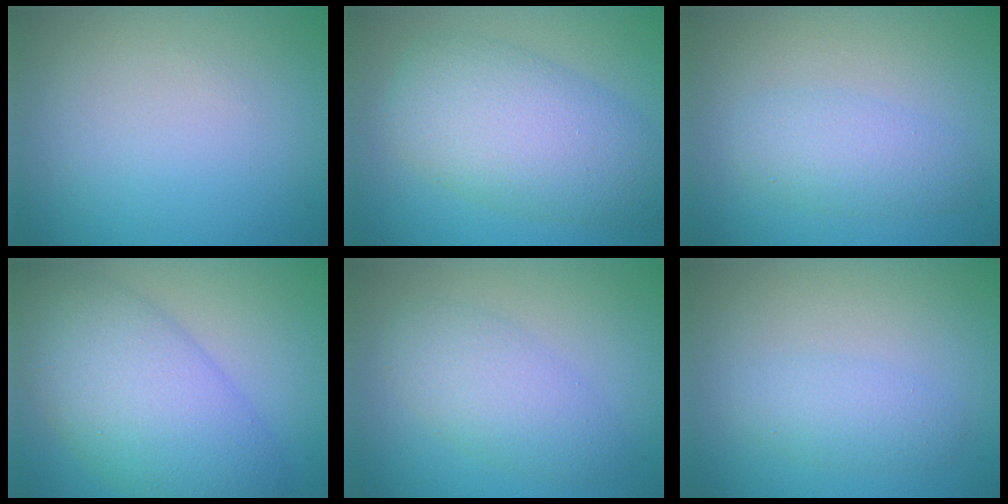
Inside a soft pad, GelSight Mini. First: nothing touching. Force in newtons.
{"total": 8.2, "press": 8.2, "slide": 0.1}
{"total": 3.0, "press": 3.0, "slide": 0.1}
{"total": 9.4, "press": 9.4, "slide": 0.2}
{"total": 3.8, "press": 3.8, "slide": 0.1}
{"total": 2.2, "press": 2.2, "slide": 0.1}